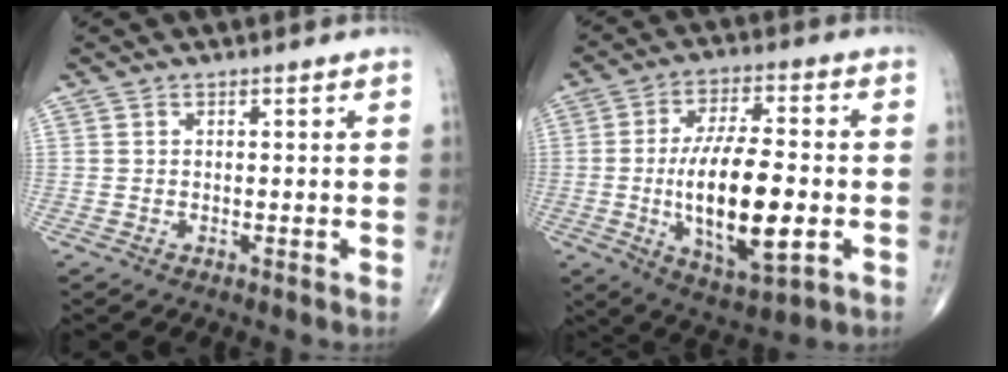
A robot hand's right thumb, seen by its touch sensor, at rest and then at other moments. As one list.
[{"total": 17.3, "force": [-3.0, 6.4, 15.8], "torque": [-0.271, 0.008, -0.044]}]